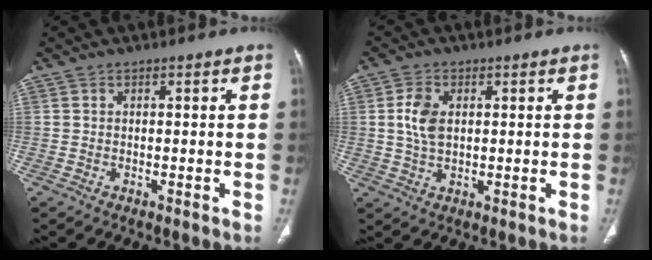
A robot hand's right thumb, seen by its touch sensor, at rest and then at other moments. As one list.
[{"total": 6.0, "force": [1.1, 3.7, 4.5], "torque": [-0.089, -0.002, 0.020]}]